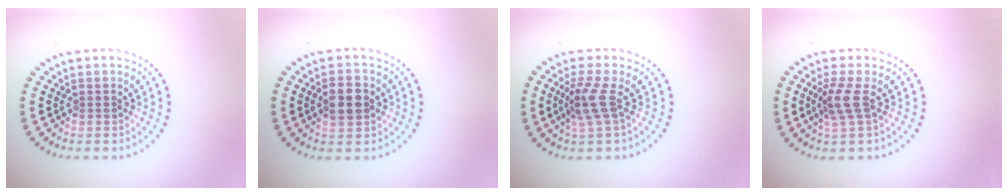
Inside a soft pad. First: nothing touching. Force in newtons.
{"total": 3.4, "press": 3.4, "slide": 0.2}
{"total": 2.7, "press": 2.1, "slide": 1.8}
{"total": 2.4, "press": 1.8, "slide": 1.6}